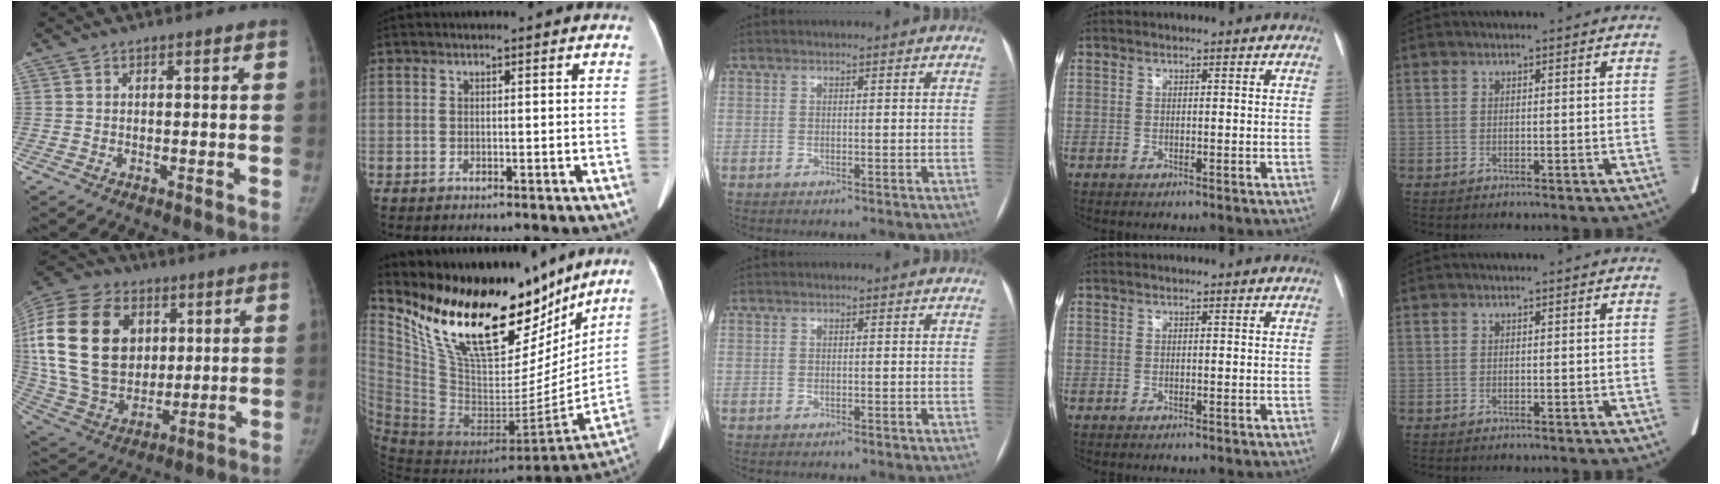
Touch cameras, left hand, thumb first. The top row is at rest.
{"thumb": {"total": 27.6, "force": [6.3, 19.9, 18.1], "torque": [-0.369, 0.008, 0.124]}, "index": {"total": 31.2, "force": [23.2, 12.3, 17.0], "torque": [-0.325, 0.004, 0.376]}}